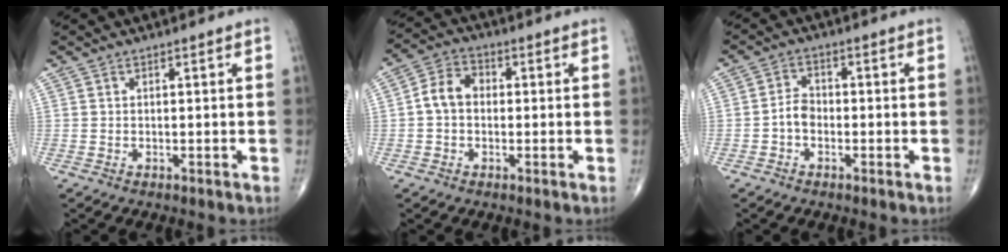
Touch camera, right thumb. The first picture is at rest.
{"total": 6.1, "force": [-0.2, 4.6, 4.0], "torque": [-0.065, 0.022, -0.014]}
{"total": 3.4, "force": [-1.2, 2.4, 2.1], "torque": [-0.029, 0.015, -0.030]}